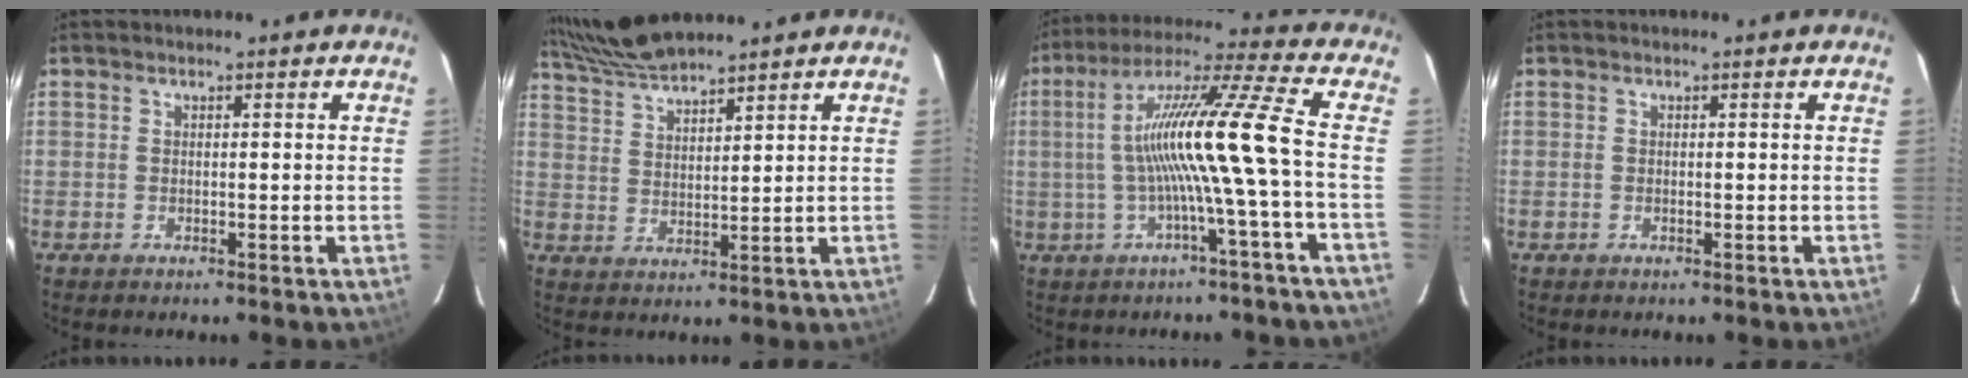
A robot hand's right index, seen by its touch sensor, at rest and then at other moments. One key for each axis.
{"total": 8.3, "fx": 7.7, "fy": 0.2, "fz": 2.9, "tx": -0.067, "ty": 0.011, "tz": 0.149}
{"total": 14.0, "fx": -2.0, "fy": -2.8, "fz": 13.6, "tx": -0.237, "ty": 0.005, "tz": -0.034}
{"total": 0.0}